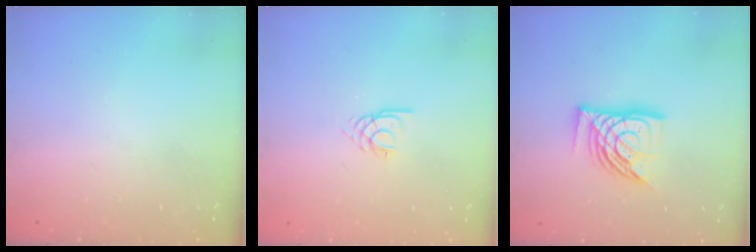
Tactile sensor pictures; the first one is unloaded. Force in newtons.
{"total": 2.3, "press": 2.3, "slide": 0.2}
{"total": 12.7, "press": 12.6, "slide": 1.5}